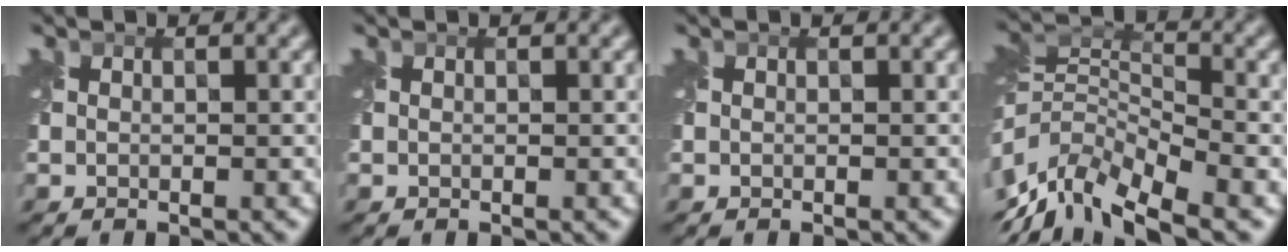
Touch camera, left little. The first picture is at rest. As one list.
[{"total": 0.0}, {"total": 0.0}, {"total": 8.6, "force": [-4.8, 3.7, 6.1], "torque": [-0.111, 0.000, -0.102]}]